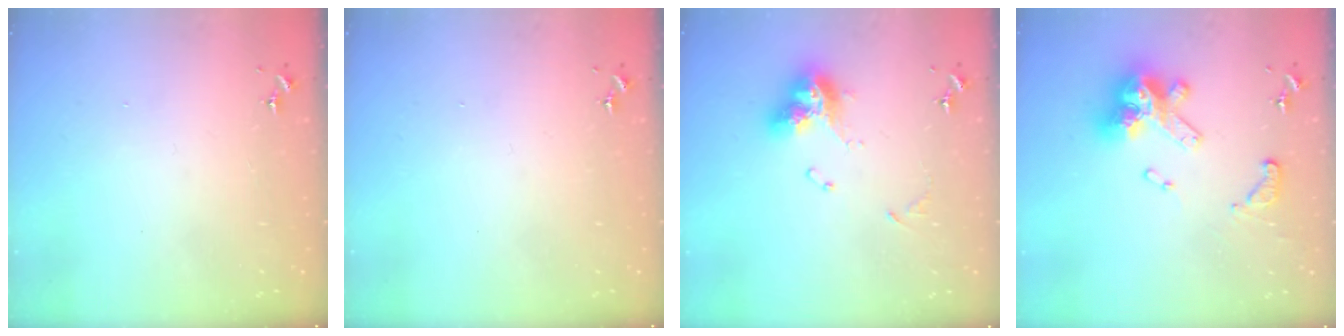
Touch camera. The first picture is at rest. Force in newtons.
{"total": 0.0}
{"total": 12.3, "press": 12.2, "slide": 1.5}
{"total": 17.2, "press": 17.1, "slide": 1.6}